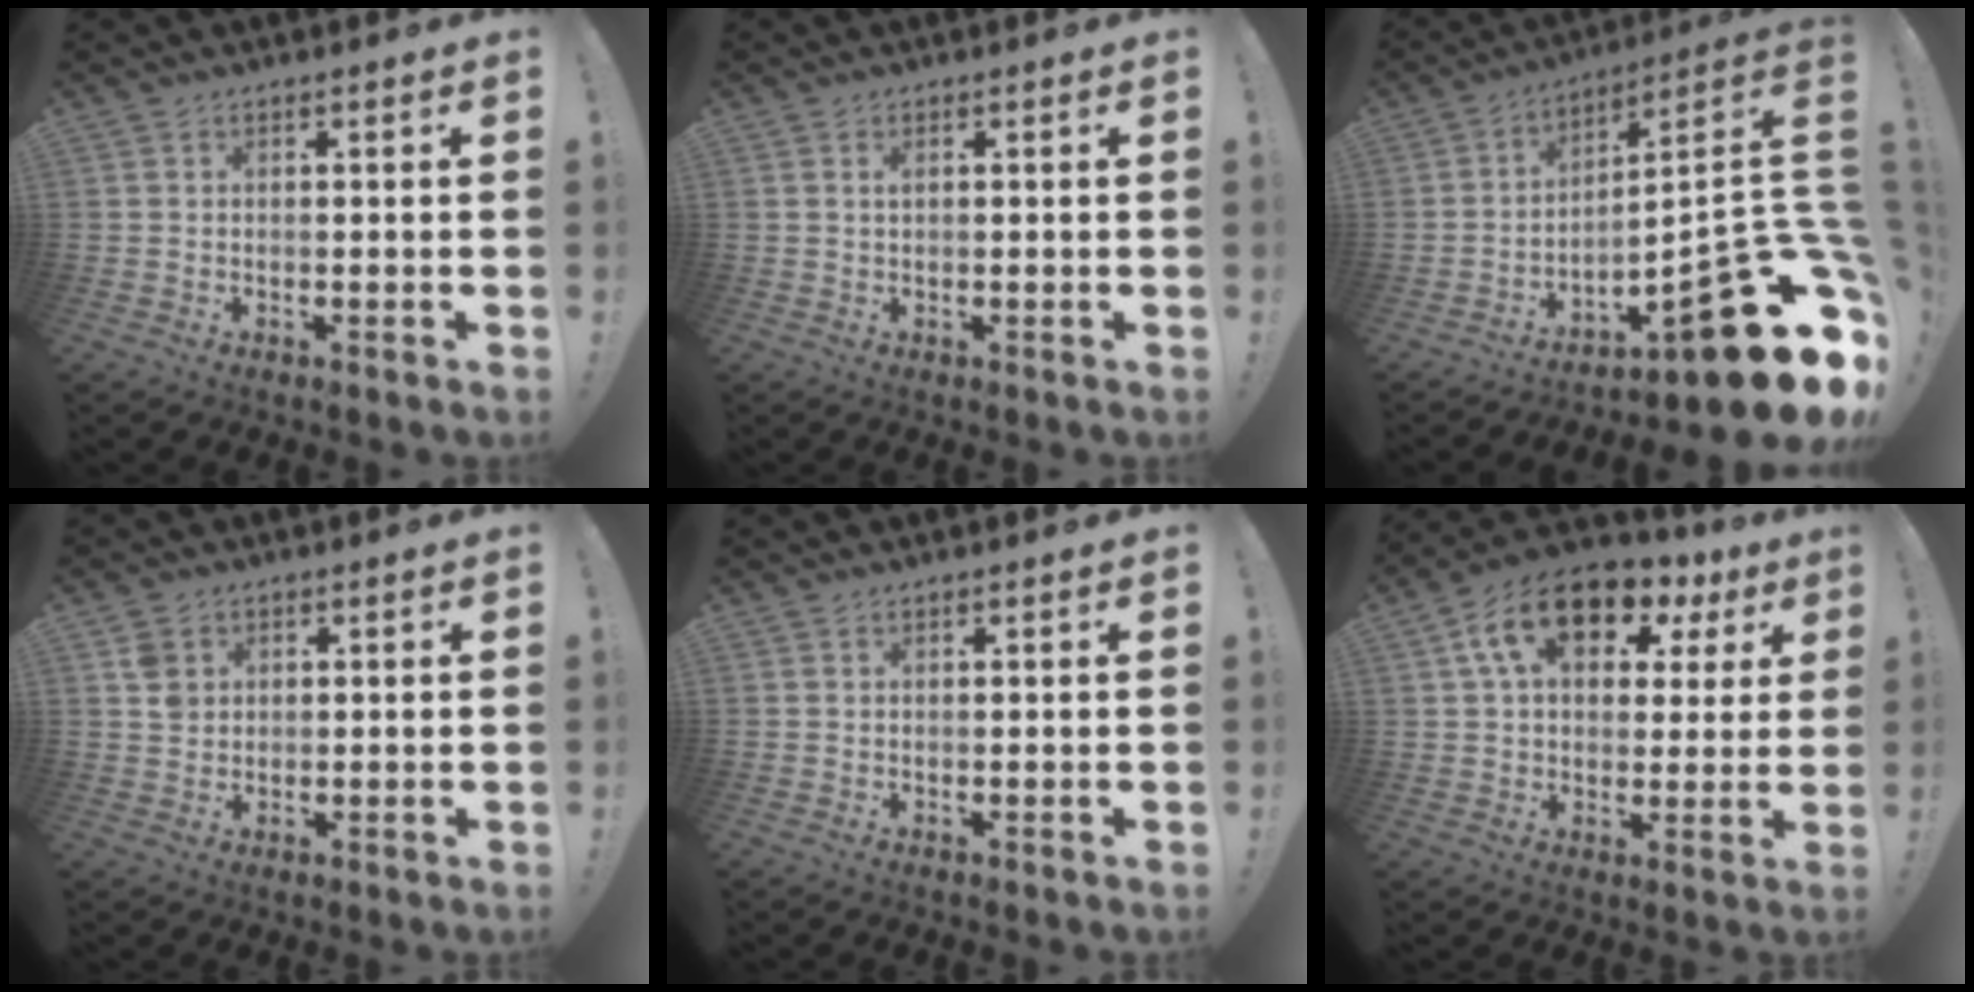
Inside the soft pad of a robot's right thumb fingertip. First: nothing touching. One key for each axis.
{"total": 0.7, "fx": 0.4, "fy": 0.3, "fz": 0.5, "tx": -0.002, "ty": -0.002, "tz": 0.006}
{"total": 20.7, "fx": -9.8, "fy": 4.5, "fz": 17.6, "tx": -0.213, "ty": 0.019, "tz": -0.156}
{"total": 5.3, "fx": 2.1, "fy": 4.5, "fz": 1.7, "tx": -0.014, "ty": -0.004, "tz": 0.041}
{"total": 0.6, "fx": 0.5, "fy": -0.1, "fz": 0.3, "tx": 0.001, "ty": -0.002, "tz": 0.008}
{"total": 16.3, "fx": 7.7, "fy": 9.9, "fz": 10.4, "tx": -0.165, "ty": -0.025, "tz": 0.136}